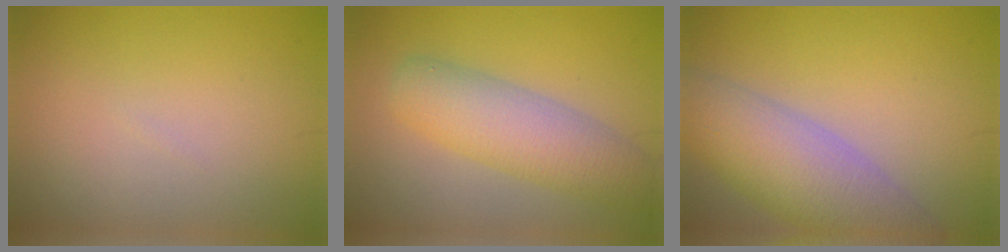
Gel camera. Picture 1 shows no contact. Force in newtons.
{"total": 5.9, "press": 5.9, "slide": 0.3}
{"total": 7.8, "press": 7.8, "slide": 0.4}